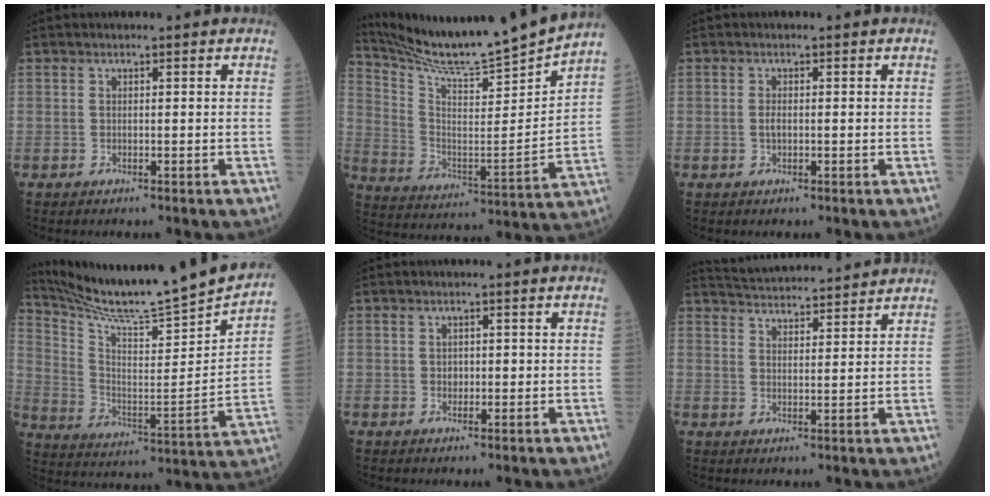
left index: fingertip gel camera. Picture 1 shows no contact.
{"total": 18.3, "force": [17.3, -2.4, 5.5], "torque": [-0.112, -0.067, 0.279]}
{"total": 0.9, "force": [-0.1, 0.4, 0.8], "torque": [-0.017, 0.001, -0.003]}
{"total": 22.9, "force": [21.4, -1.4, 8.1], "torque": [-0.151, -0.094, 0.317]}
{"total": 1.1, "force": [0.0, 0.9, 0.6], "torque": [-0.007, 0.002, -0.001]}
{"total": 12.4, "force": [12.0, 0.9, 3.0], "torque": [-0.056, 0.024, 0.175]}